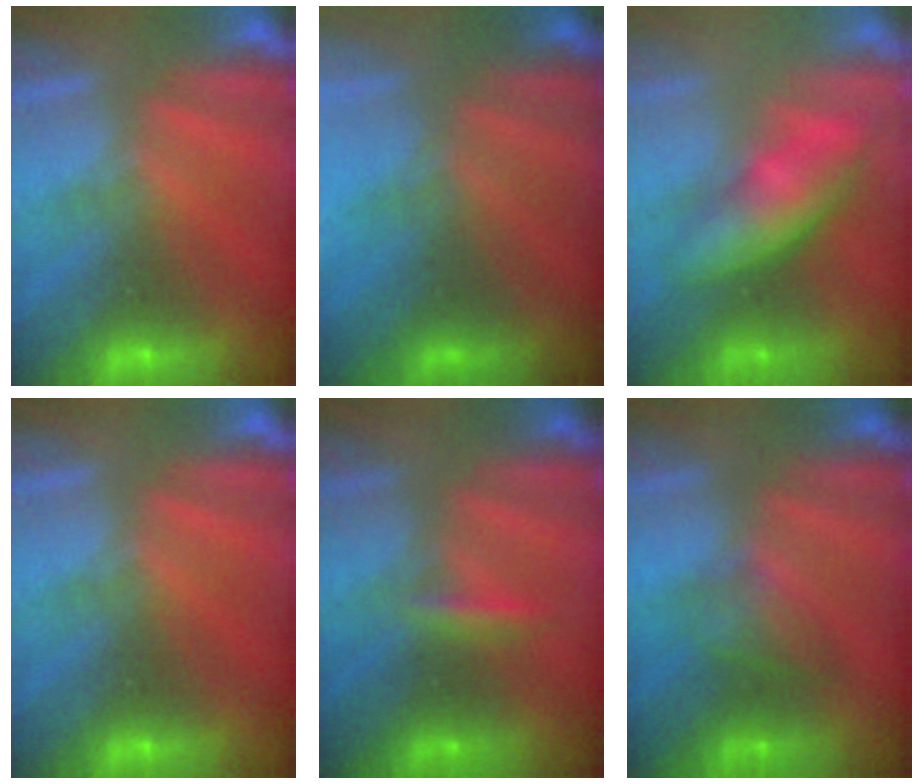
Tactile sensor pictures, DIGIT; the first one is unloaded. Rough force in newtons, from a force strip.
{"total": 2.7}
{"total": 3.6}
{"total": 0.0}
{"total": 2.4}
{"total": 2.2}